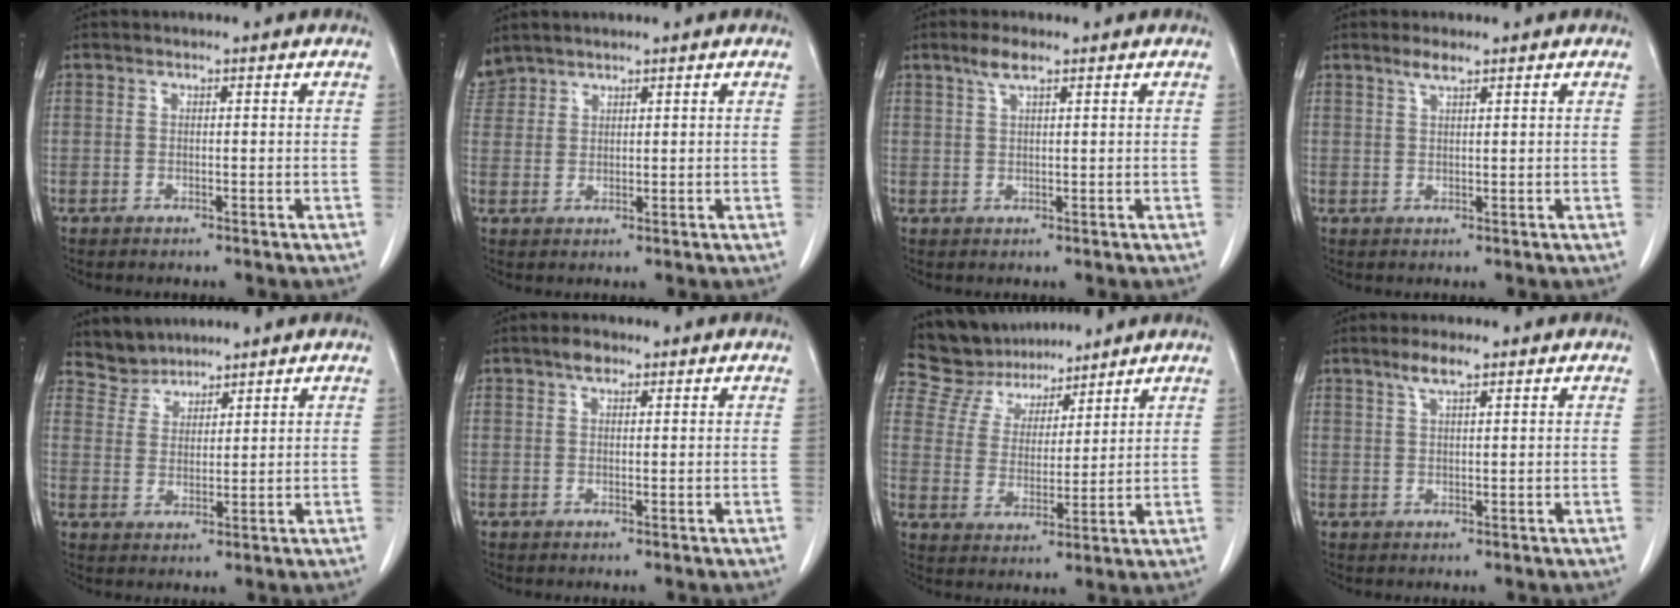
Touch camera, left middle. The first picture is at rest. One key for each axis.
{"total": 3.3, "fx": 3.1, "fy": 1.2, "fz": -0.1, "tx": -0.005, "ty": 0.013, "tz": 0.069}
{"total": 2.7, "fx": 1.8, "fy": 0.3, "fz": 2.0, "tx": -0.046, "ty": 0.005, "tz": 0.037}
{"total": 2.0, "fx": 1.5, "fy": 0.1, "fz": 1.3, "tx": -0.031, "ty": 0.002, "tz": 0.031}
{"total": 4.1, "fx": 3.8, "fy": 1.3, "fz": -0.7, "tx": 0.012, "ty": 0.006, "tz": 0.077}
{"total": 1.8, "fx": 1.2, "fy": 0.9, "fz": 1.1, "tx": -0.021, "ty": 0.007, "tz": 0.019}
{"total": 10.3, "fx": 9.6, "fy": 3.4, "fz": 1.5, "tx": -0.038, "ty": 0.019, "tz": 0.186}
{"total": 3.1, "fx": 2.1, "fy": 0.4, "fz": 2.3, "tx": -0.051, "ty": 0.004, "tz": 0.041}